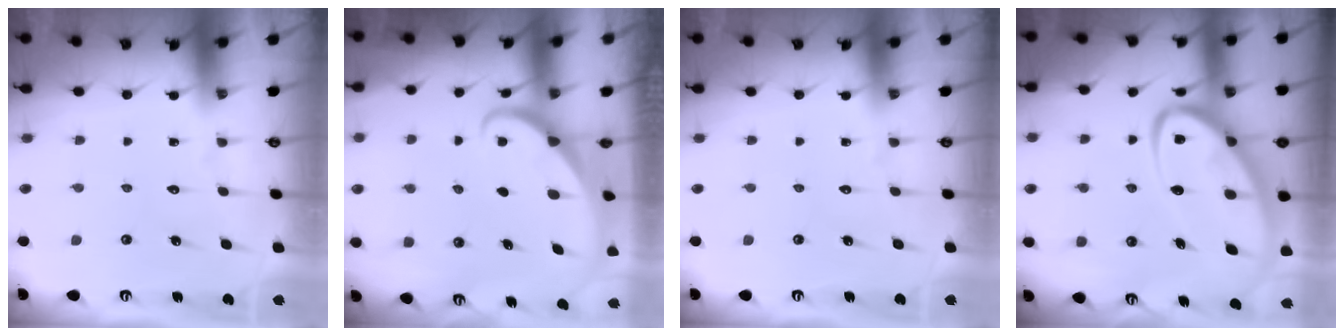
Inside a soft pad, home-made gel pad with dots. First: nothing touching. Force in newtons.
{"total": 2.0, "press": 2.0, "slide": 0.3}
{"total": 0.0}
{"total": 14.2, "press": 14.1, "slide": 1.4}